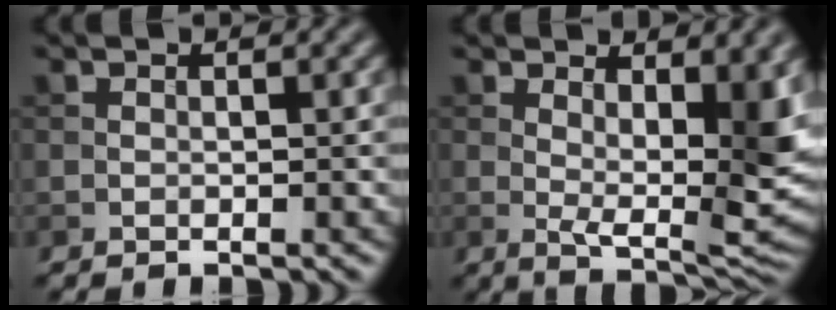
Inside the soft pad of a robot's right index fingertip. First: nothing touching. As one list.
[{"total": 9.3, "force": [1.8, 3.7, 8.4], "torque": [-0.124, -0.017, 0.033]}]